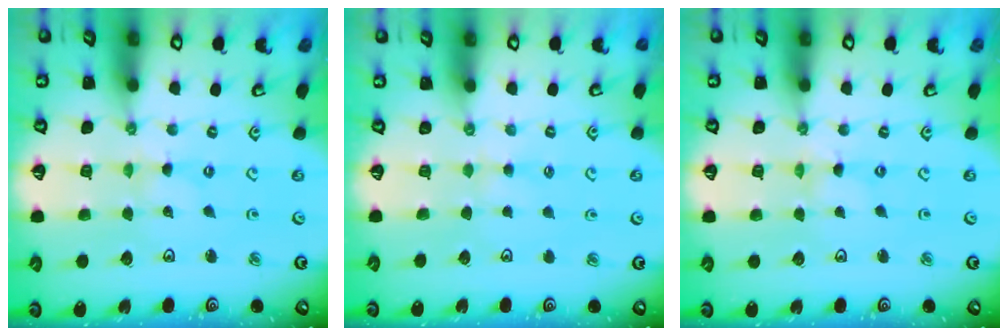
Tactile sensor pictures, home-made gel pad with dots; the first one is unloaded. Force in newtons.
{"total": 1.9, "press": 1.9, "slide": 0.3}
{"total": 0.0}